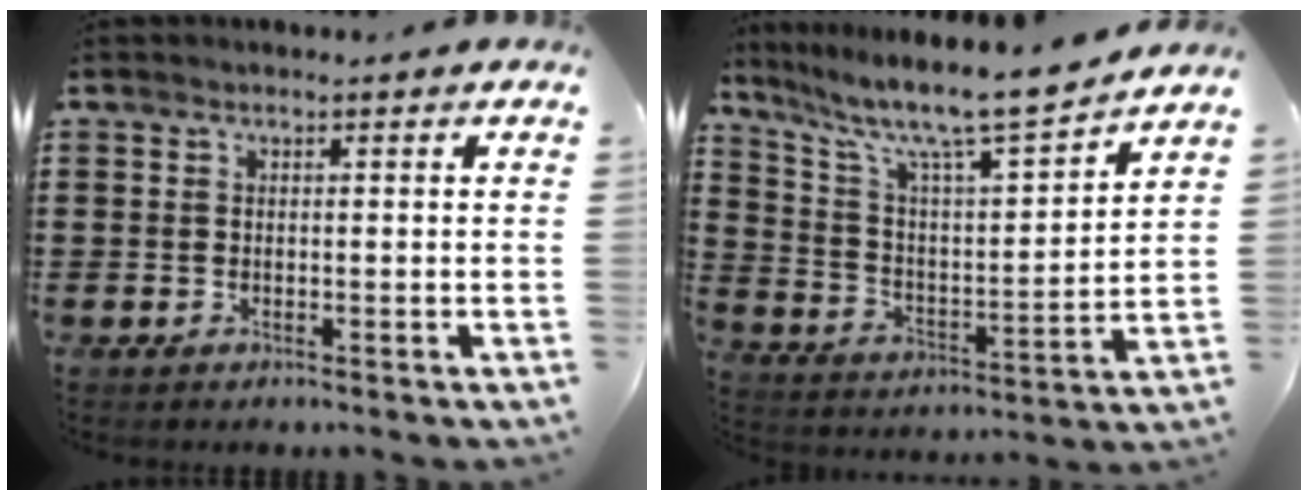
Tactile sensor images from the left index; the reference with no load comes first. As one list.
[{"total": 9.0, "force": [7.6, 0.9, 4.8], "torque": [-0.116, -0.056, 0.121]}]